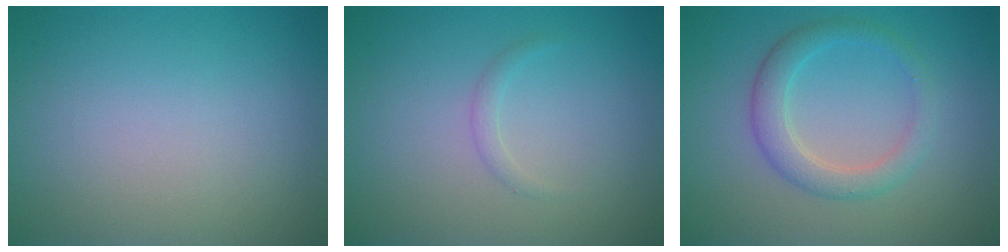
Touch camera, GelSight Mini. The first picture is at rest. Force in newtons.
{"total": 0.8, "press": 0.8, "slide": 0.1}
{"total": 3.0, "press": 3.0, "slide": 0.1}